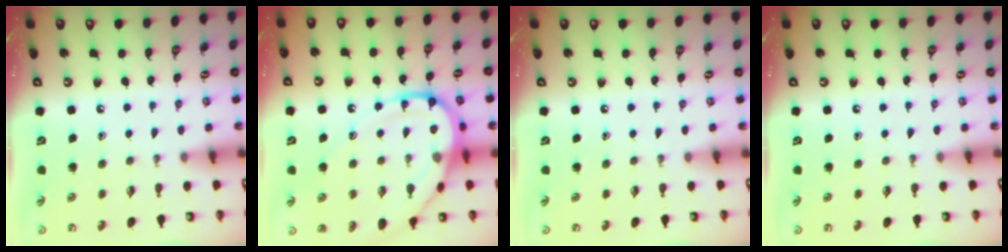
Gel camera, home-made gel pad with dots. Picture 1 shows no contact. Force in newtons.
{"total": 16.5, "press": 16.4, "slide": 1.5}
{"total": 0.0}
{"total": 0.0}